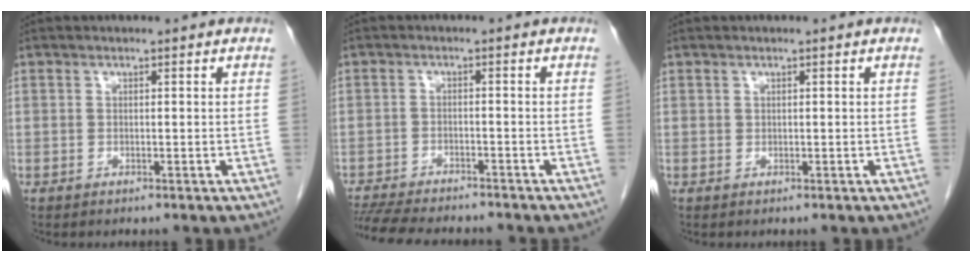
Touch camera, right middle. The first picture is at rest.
{"total": 12.5, "force": [-11.1, 2.3, 5.1], "torque": [-0.090, -0.012, -0.162]}
{"total": 0.0}